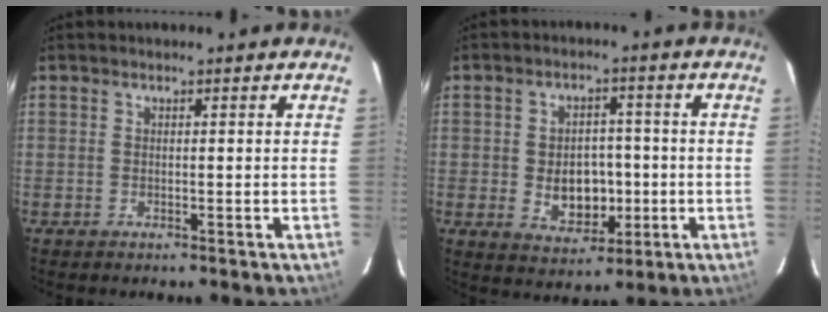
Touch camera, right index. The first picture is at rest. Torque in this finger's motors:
{"motor_torque": [0.26, -0.10, 0.18, 0.04]}